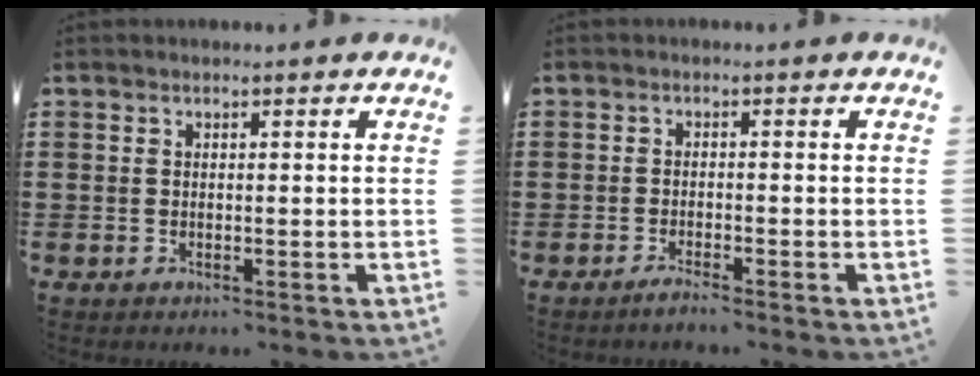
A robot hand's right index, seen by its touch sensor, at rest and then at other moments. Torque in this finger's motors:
{"motor_torque": [-0.46, 1.49, -0.45, -0.21]}